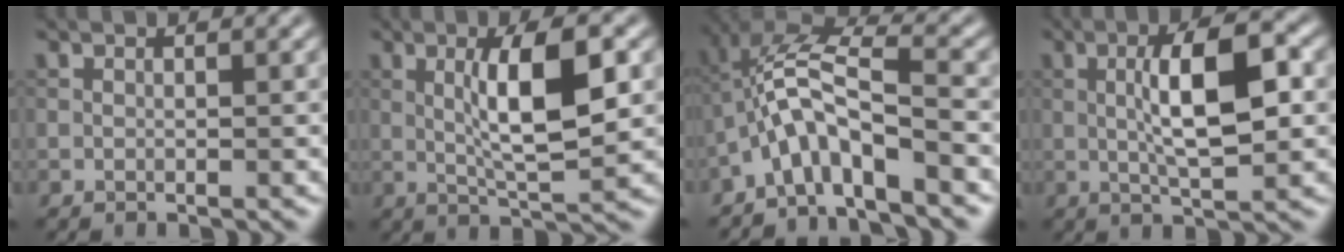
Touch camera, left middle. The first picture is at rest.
{"total": 6.7, "force": [0.8, 1.5, 6.5], "torque": [-0.114, 0.002, 0.014]}
{"total": 6.9, "force": [-3.5, 1.8, 5.7], "torque": [-0.114, 0.015, -0.073]}
{"total": 7.2, "force": [0.4, 1.9, 6.9], "torque": [-0.121, 0.009, 0.003]}